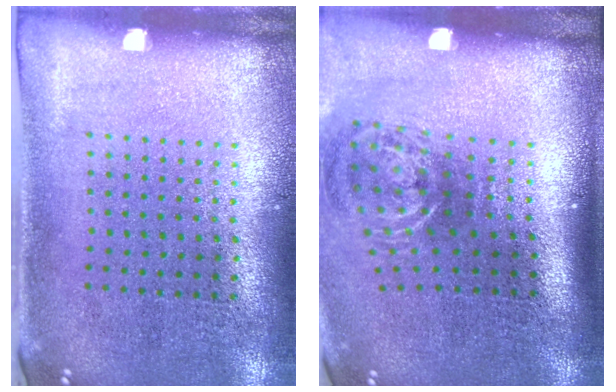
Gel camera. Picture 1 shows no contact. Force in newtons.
{"total": 1.9, "press": 1.2, "slide": 1.5}